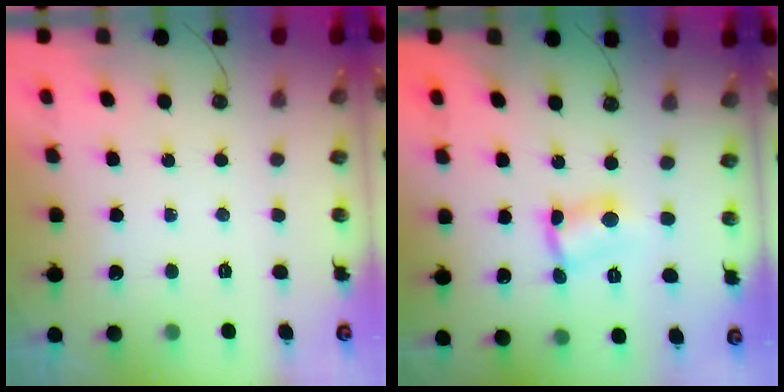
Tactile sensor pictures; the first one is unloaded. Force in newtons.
{"total": 2.9, "press": 2.9, "slide": 0.4}